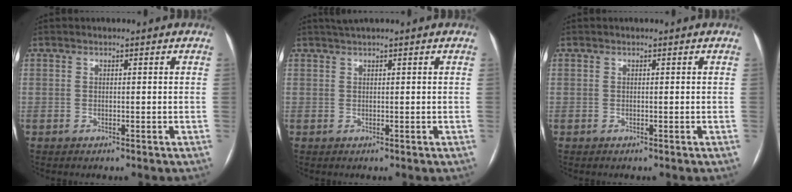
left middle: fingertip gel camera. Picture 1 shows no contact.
{"total": 1.5, "force": [1.2, -0.3, 0.8], "torque": [-0.014, 0.015, 0.027]}
{"total": 0.0}